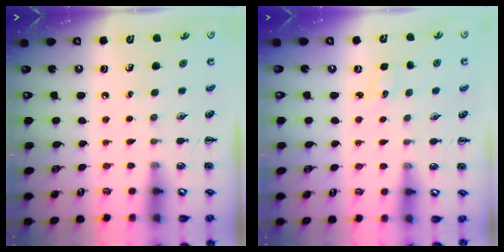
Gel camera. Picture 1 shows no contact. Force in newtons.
{"total": 1.5, "press": 1.4, "slide": 0.4}